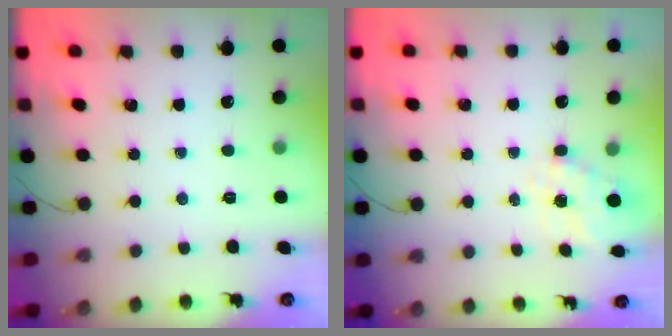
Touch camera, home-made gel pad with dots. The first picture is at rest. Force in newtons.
{"total": 5.3, "press": 5.2, "slide": 1.0}